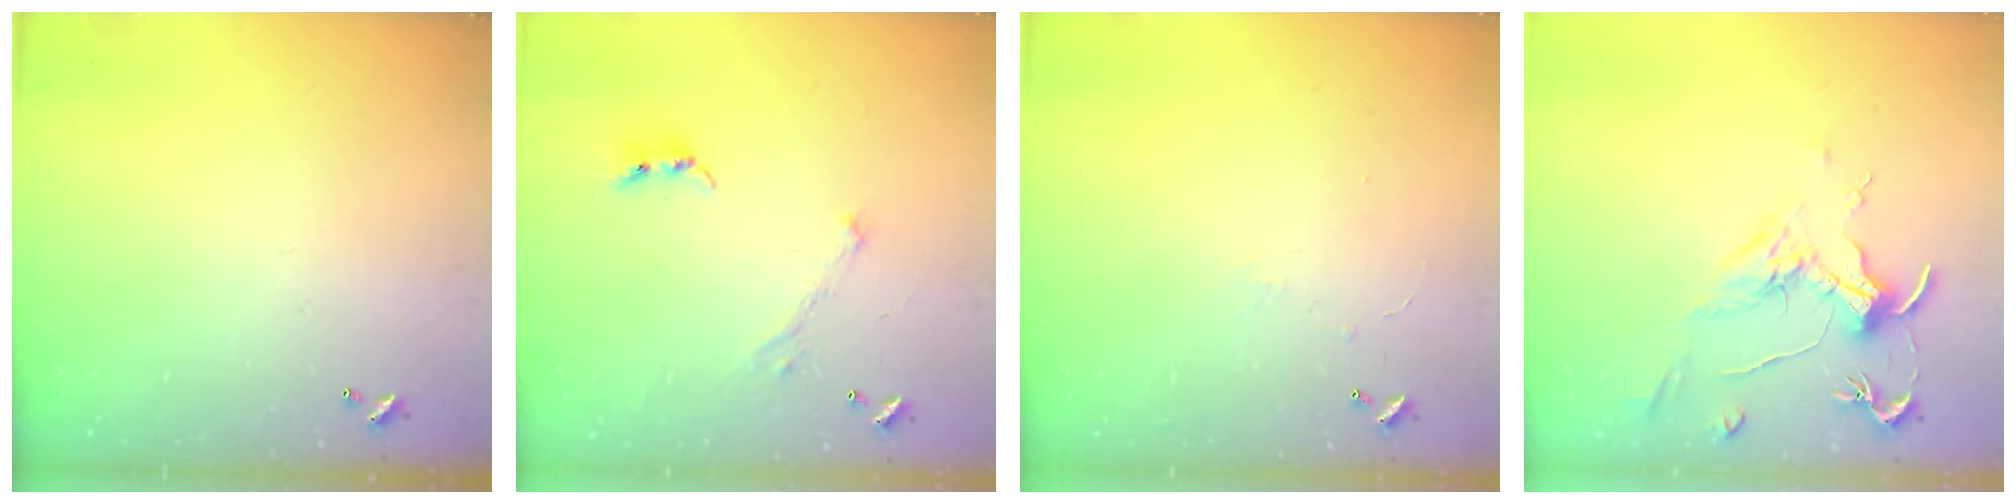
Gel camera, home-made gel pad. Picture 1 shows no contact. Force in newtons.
{"total": 1.8, "press": 1.6, "slide": 0.9}
{"total": 0.9, "press": 0.7, "slide": 0.5}
{"total": 1.9, "press": 1.7, "slide": 0.9}